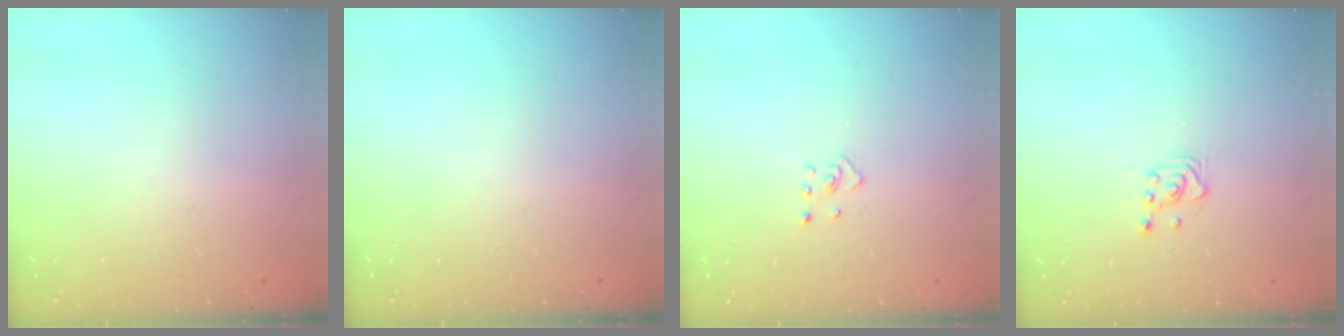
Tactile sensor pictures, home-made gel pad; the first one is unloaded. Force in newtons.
{"total": 0.0}
{"total": 2.4, "press": 2.3, "slide": 0.4}
{"total": 3.6, "press": 3.4, "slide": 1.1}